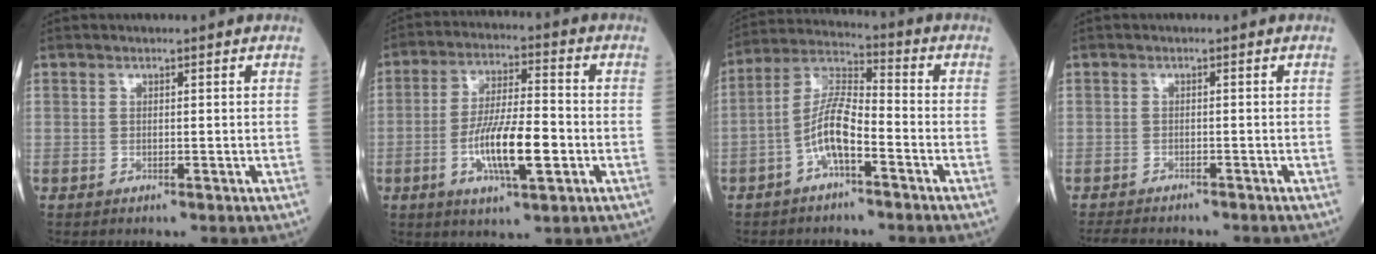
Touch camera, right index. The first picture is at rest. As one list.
[{"total": 11.2, "force": [-3.1, 2.4, 10.5], "torque": [-0.198, -0.001, -0.054]}, {"total": 8.3, "force": [-3.4, 2.1, 7.3], "torque": [-0.154, 0.019, -0.067]}, {"total": 6.2, "force": [-5.6, 1.9, 1.9], "torque": [-0.029, -0.008, -0.085]}]